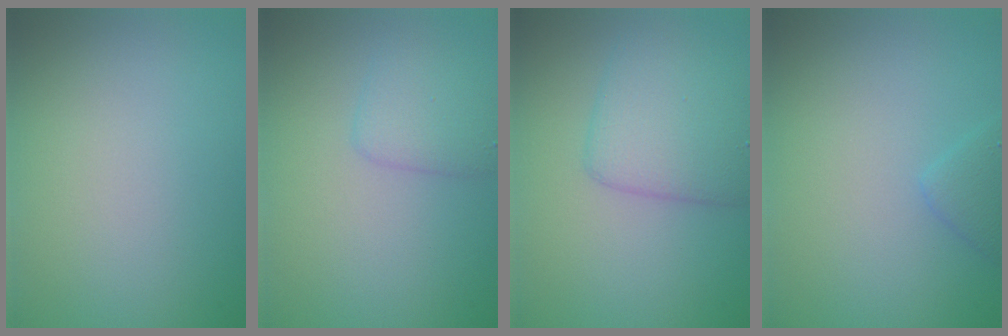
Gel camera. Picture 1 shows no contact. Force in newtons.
{"total": 2.2, "press": 2.2, "slide": 0.1}
{"total": 4.3, "press": 4.3, "slide": 0.0}
{"total": 1.5, "press": 1.5, "slide": 0.1}